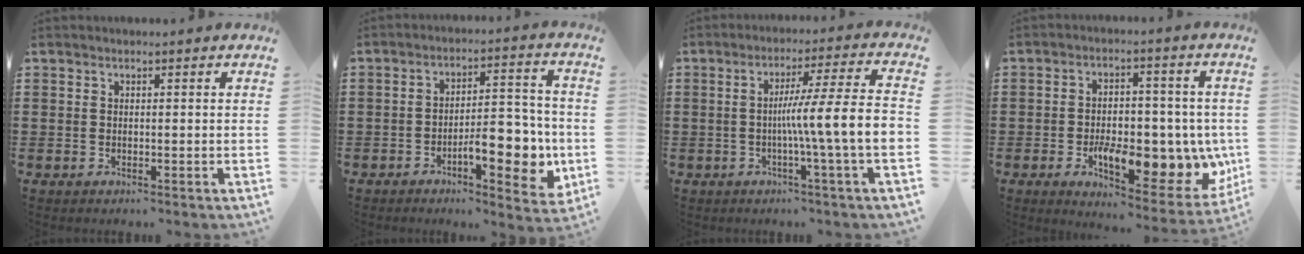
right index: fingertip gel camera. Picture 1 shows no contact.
{"total": 9.3, "force": [-3.2, 3.8, 7.9], "torque": [-0.092, -0.005, -0.053]}
{"total": 10.1, "force": [-1.7, -0.7, 9.9], "torque": [-0.167, -0.013, -0.038]}
{"total": 12.1, "force": [-2.3, 6.2, 10.2], "torque": [-0.156, -0.003, -0.027]}